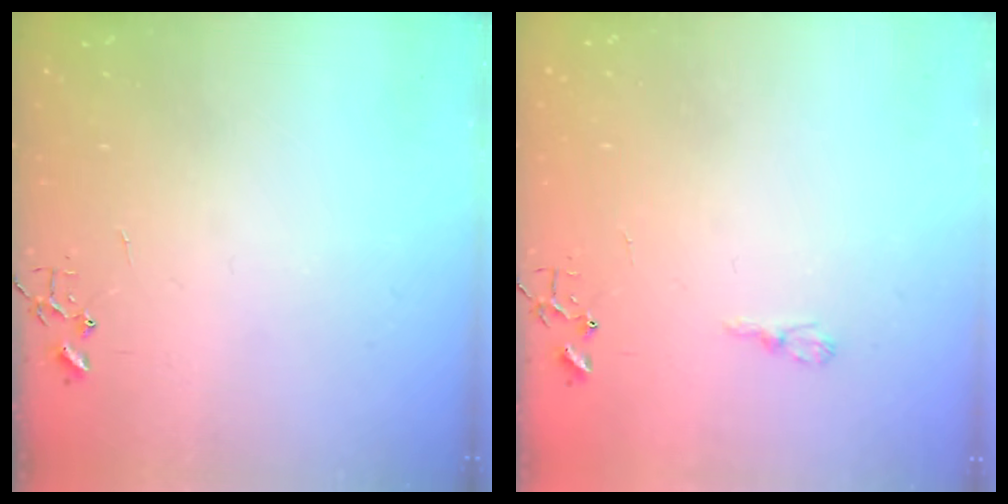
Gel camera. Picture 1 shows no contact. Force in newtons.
{"total": 5.2, "press": 5.1, "slide": 0.5}